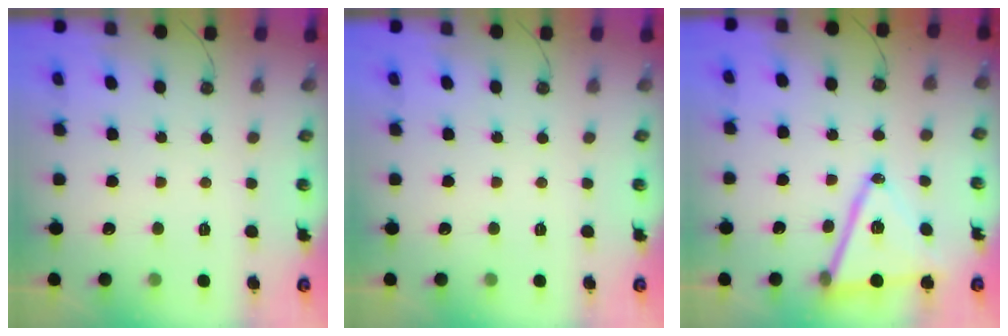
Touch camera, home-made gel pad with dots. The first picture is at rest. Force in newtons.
{"total": 0.0}
{"total": 16.1, "press": 15.6, "slide": 3.7}